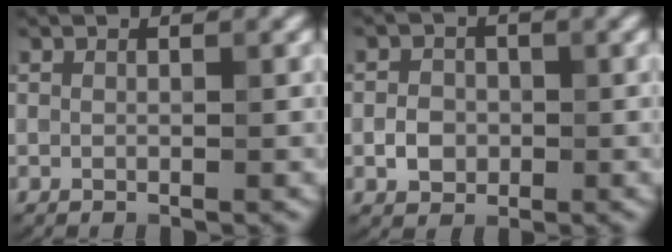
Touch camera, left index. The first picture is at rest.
{"total": 2.2, "force": [-0.5, 1.9, 1.1], "torque": [-0.013, 0.000, -0.014]}